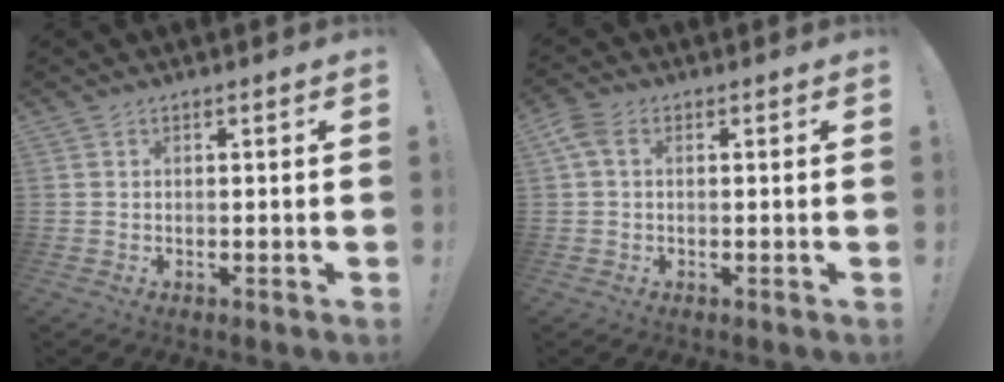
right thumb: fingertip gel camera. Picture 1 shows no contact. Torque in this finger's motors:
{"motor_torque": [0.61, 0.46, 0.53, -0.08, 0.00]}